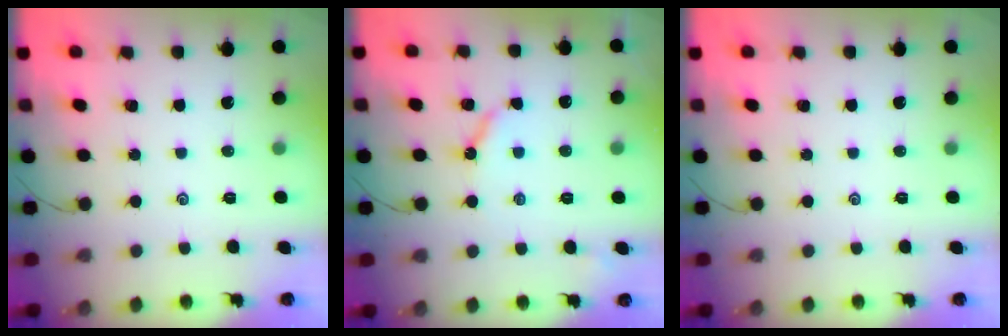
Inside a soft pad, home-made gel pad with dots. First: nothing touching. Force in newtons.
{"total": 5.4, "press": 5.4, "slide": 0.3}
{"total": 0.0}